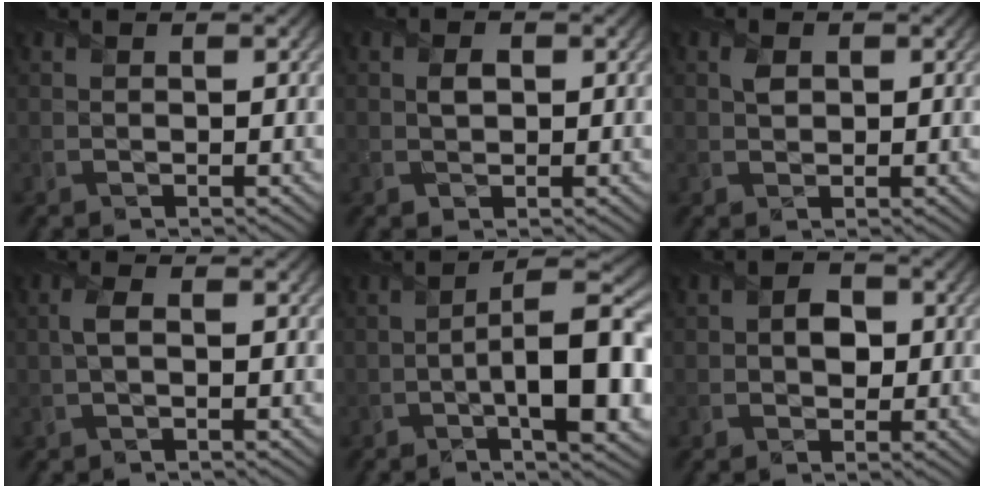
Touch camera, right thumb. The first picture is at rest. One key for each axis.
{"total": 1.7, "fx": 0.3, "fy": 1.2, "fz": 1.1, "tx": -0.024, "ty": -0.001, "tz": 0.005}
{"total": 1.5, "fx": 0.5, "fy": 1.1, "fz": 0.8, "tx": -0.018, "ty": -0.001, "tz": 0.009}
{"total": 1.7, "fx": 0.0, "fy": 0.7, "fz": 1.6, "tx": -0.038, "ty": 0.005, "tz": -0.003}
{"total": 12.3, "fx": -3.1, "fy": 4.3, "fz": 11.1, "tx": -0.166, "ty": -0.002, "tz": -0.048}
{"total": 3.2, "fx": 0.0, "fy": 2.6, "fz": 1.8, "tx": -0.030, "ty": -0.002, "tz": -0.008}